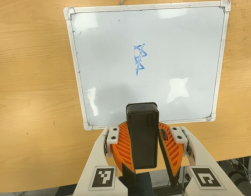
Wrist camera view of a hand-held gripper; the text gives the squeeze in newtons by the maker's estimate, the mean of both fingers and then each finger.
{"total": 9.7, "left": 9.5, "right": 10.0}